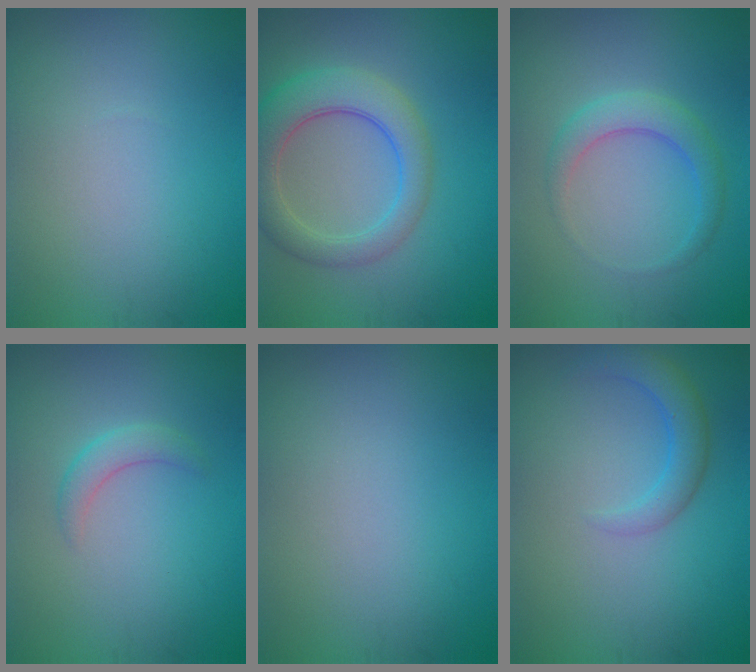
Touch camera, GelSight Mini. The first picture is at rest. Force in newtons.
{"total": 5.9, "press": 5.8, "slide": 0.4}
{"total": 2.8, "press": 2.8, "slide": 0.1}
{"total": 1.8, "press": 1.8, "slide": 0.0}
{"total": 0.0}
{"total": 2.7, "press": 2.7, "slide": 0.2}